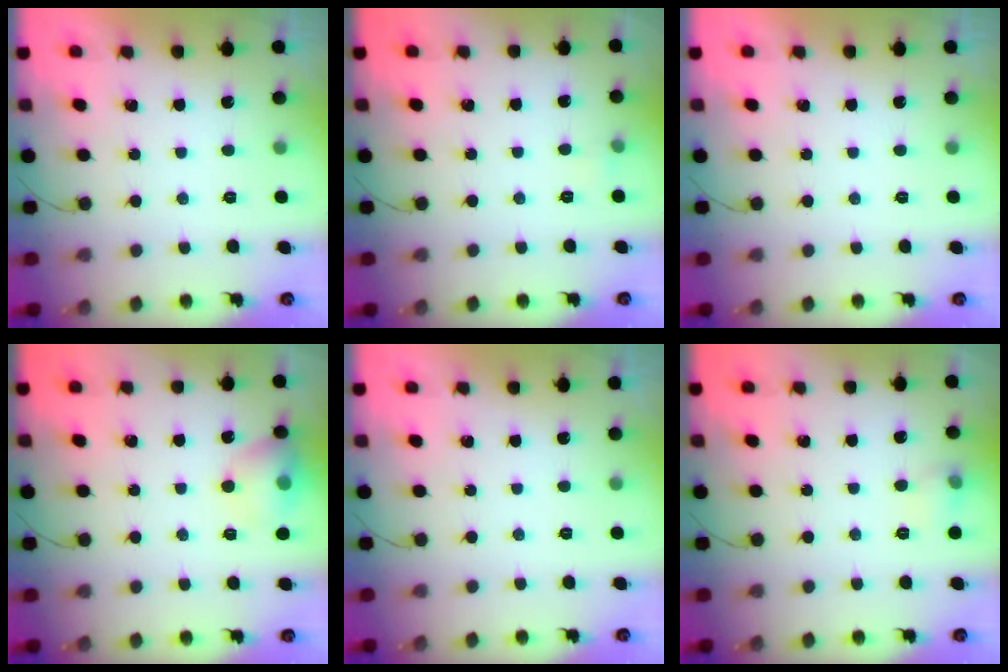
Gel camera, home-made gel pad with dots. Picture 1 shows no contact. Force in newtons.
{"total": 3.2, "press": 2.9, "slide": 1.3}
{"total": 0.0}
{"total": 9.8, "press": 9.6, "slide": 1.5}
{"total": 0.0}
{"total": 5.8, "press": 5.6, "slide": 1.4}